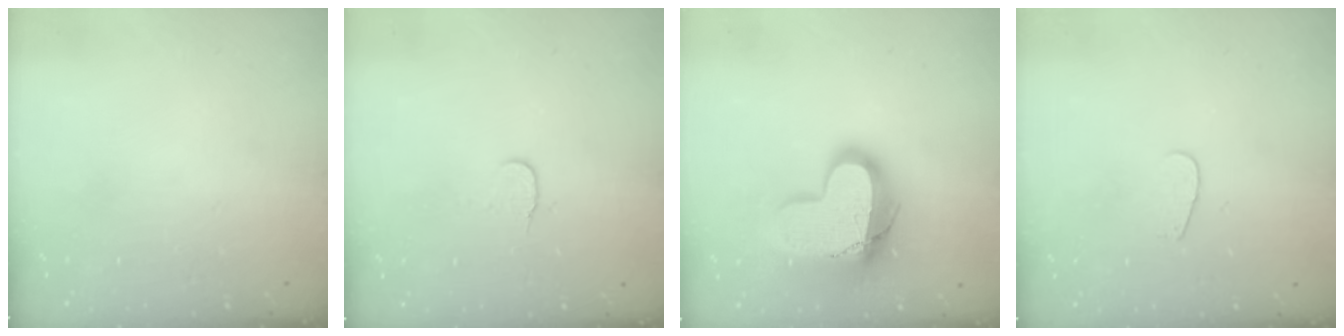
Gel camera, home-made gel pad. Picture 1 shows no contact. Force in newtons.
{"total": 4.9, "press": 4.9, "slide": 0.5}
{"total": 16.7, "press": 16.7, "slide": 1.5}
{"total": 2.6, "press": 2.5, "slide": 0.3}